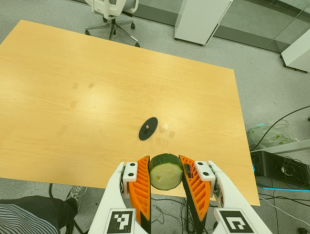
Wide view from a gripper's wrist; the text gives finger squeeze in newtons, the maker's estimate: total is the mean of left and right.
{"total": 12.3, "left": 12.0, "right": 12.7}